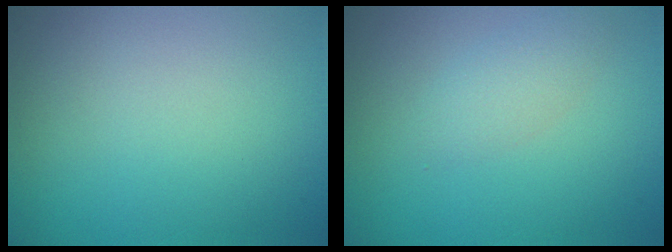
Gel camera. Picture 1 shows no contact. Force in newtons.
{"total": 1.6, "press": 1.6, "slide": 0.1}